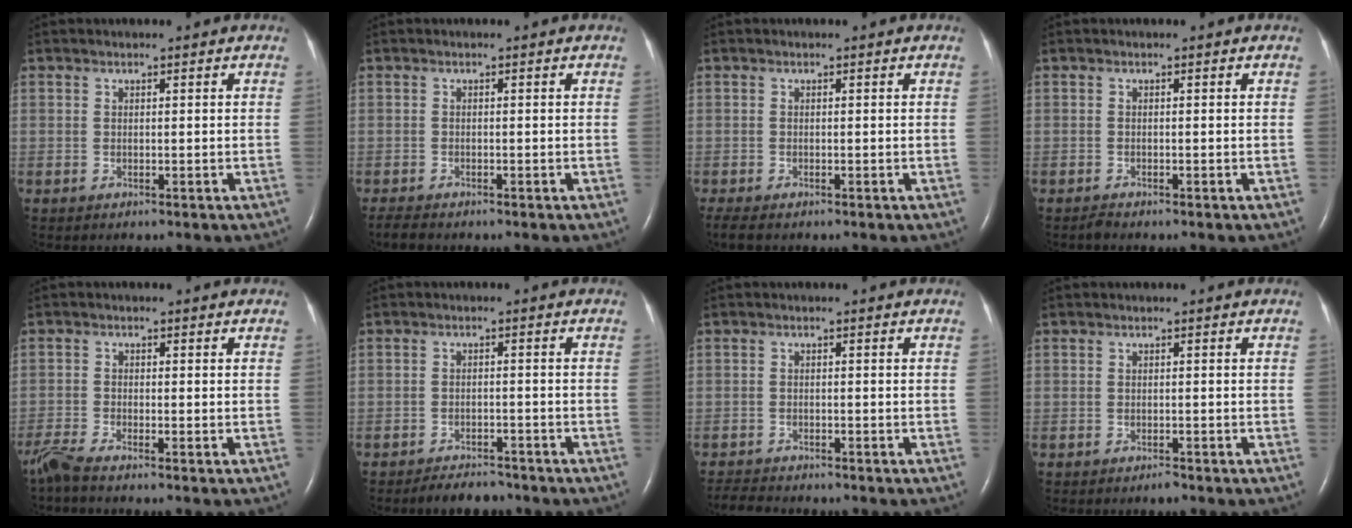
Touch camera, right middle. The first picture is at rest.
{"total": 1.8, "force": [-1.6, 0.3, 0.7], "torque": [-0.022, -0.006, -0.026]}
{"total": 2.4, "force": [-1.9, 0.6, 1.3], "torque": [-0.030, -0.010, -0.029]}
{"total": 0.6, "force": [-0.6, 0.0, 0.1], "torque": [-0.009, -0.003, -0.013]}
{"total": 3.1, "force": [-2.8, -0.3, 1.4], "torque": [-0.037, -0.012, -0.061]}
{"total": 3.9, "force": [-3.6, 1.2, 1.0], "torque": [-0.024, -0.006, -0.055]}
{"total": 4.1, "force": [-4.0, 0.5, 1.0], "torque": [-0.017, -0.014, -0.064]}
{"total": 0.8, "force": [-0.7, 0.0, 0.4], "torque": [-0.011, -0.003, -0.008]}